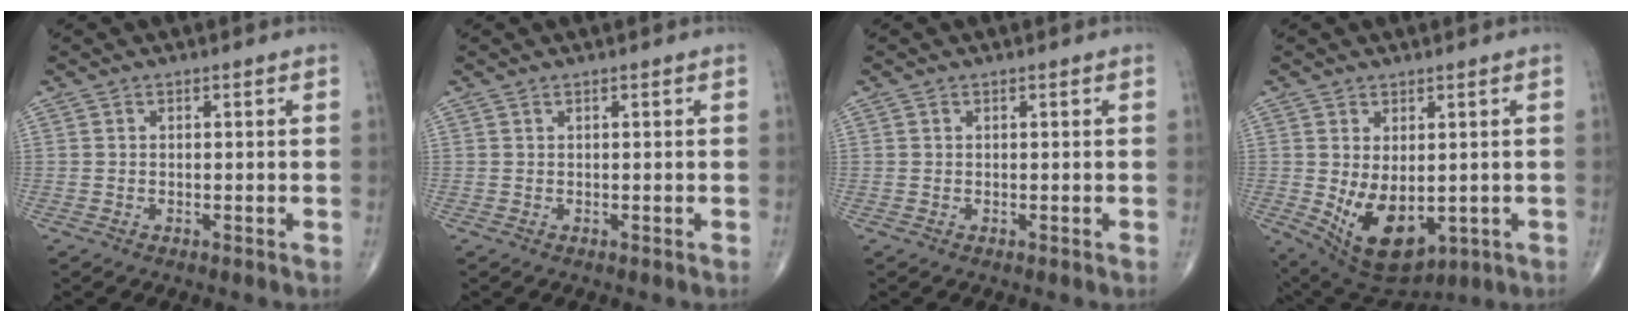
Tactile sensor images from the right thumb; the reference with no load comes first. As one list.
[{"total": 0.0}, {"total": 0.0}, {"total": 11.8, "force": [-1.5, 6.9, 9.5], "torque": [-0.144, -0.011, 0.006]}]